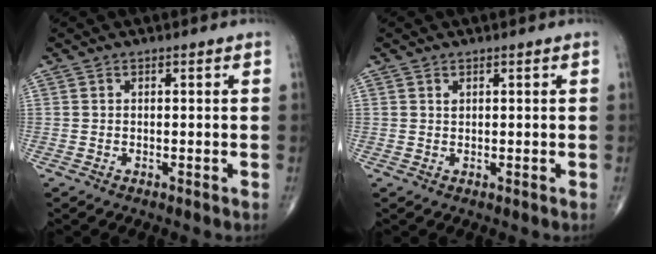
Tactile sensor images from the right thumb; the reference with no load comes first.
{"total": 0.6, "force": [0.4, 0.4, 0.3], "torque": [-0.002, 0.000, 0.008]}